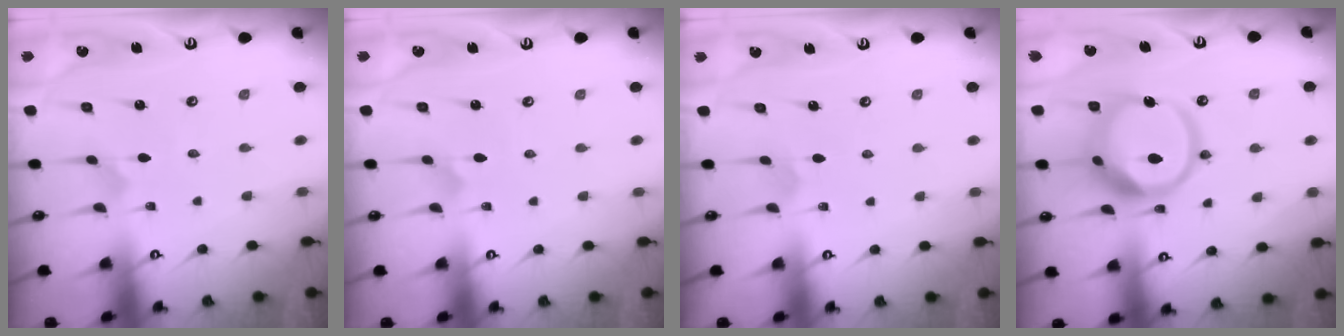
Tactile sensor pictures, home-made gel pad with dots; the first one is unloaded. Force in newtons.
{"total": 1.5, "press": 1.5, "slide": 0.0}
{"total": 4.2, "press": 4.2, "slide": 0.3}
{"total": 17.1, "press": 17.0, "slide": 2.1}